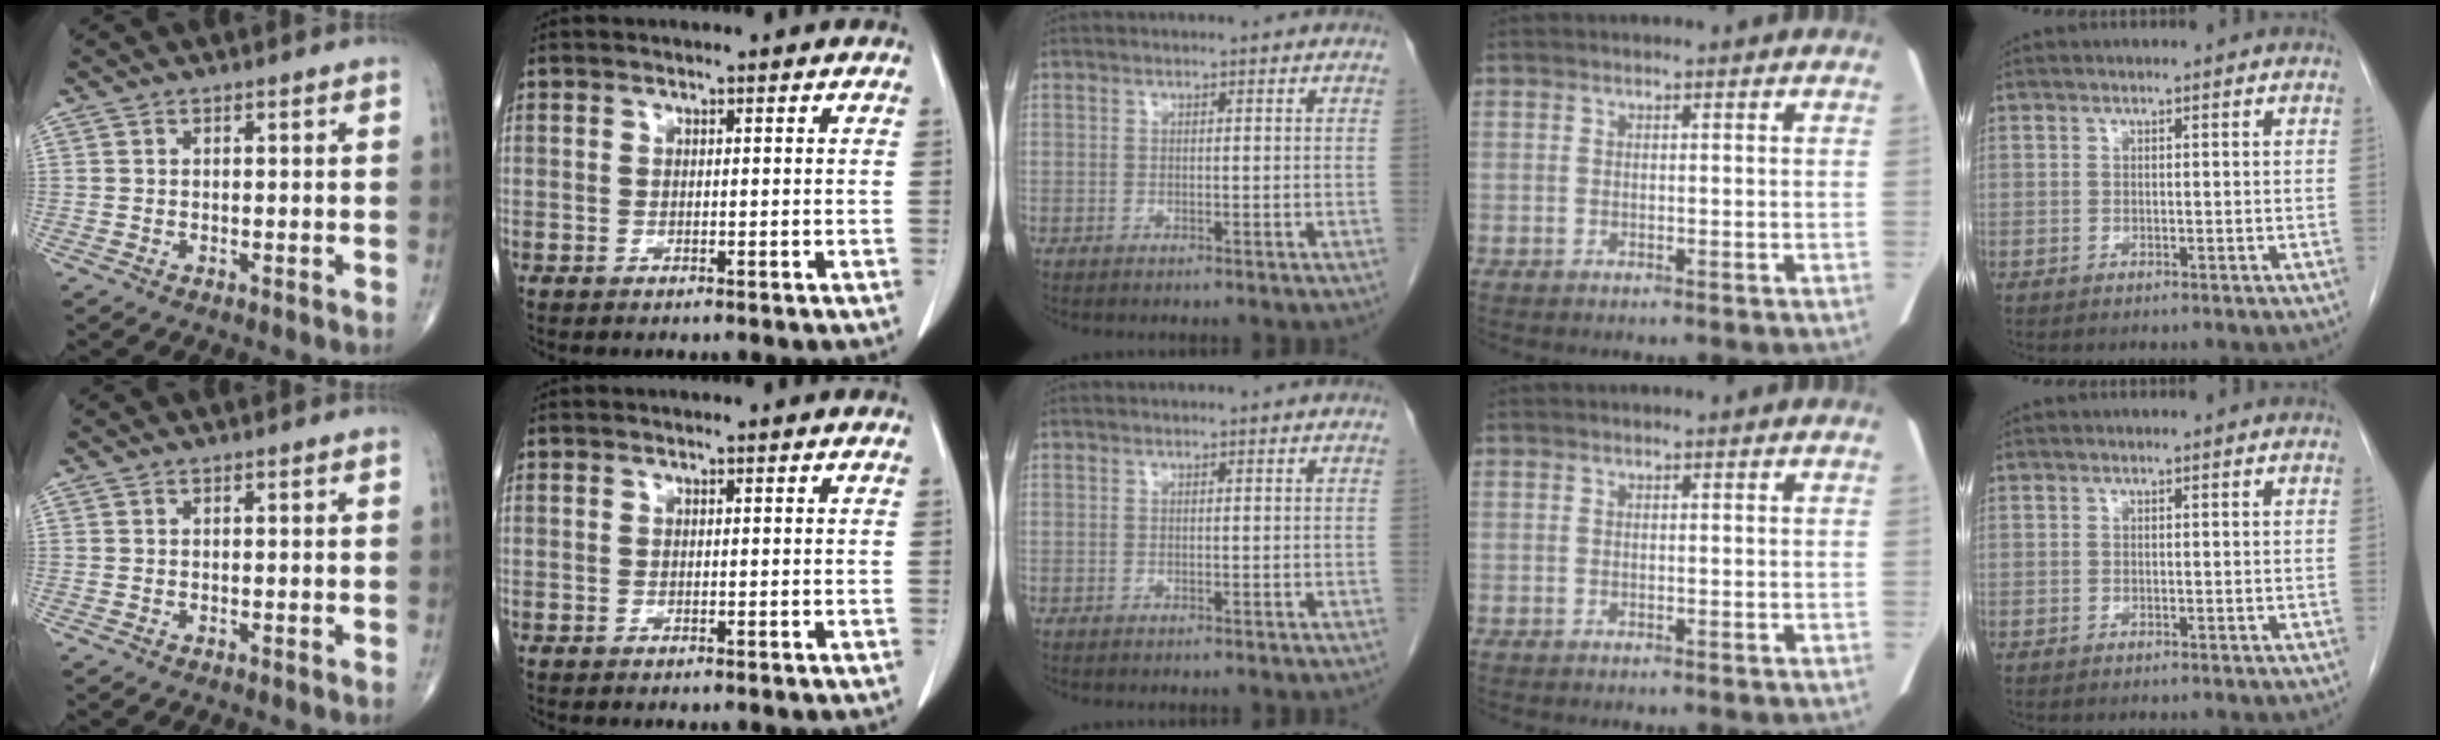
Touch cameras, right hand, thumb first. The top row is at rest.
{}